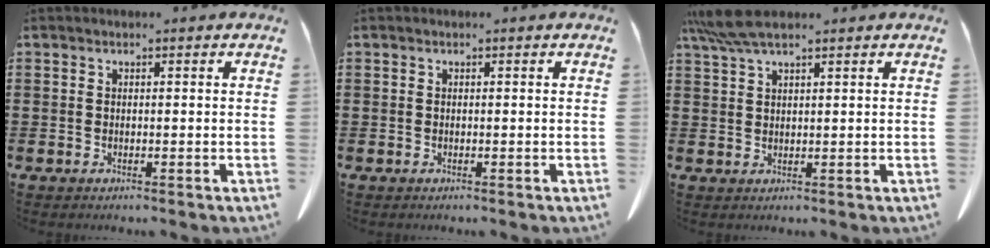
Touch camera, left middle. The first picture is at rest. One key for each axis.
{"total": 0.0}
{"total": 5.4, "fx": 4.0, "fy": 0.8, "fz": 3.5, "tx": -0.078, "ty": -0.002, "tz": 0.075}